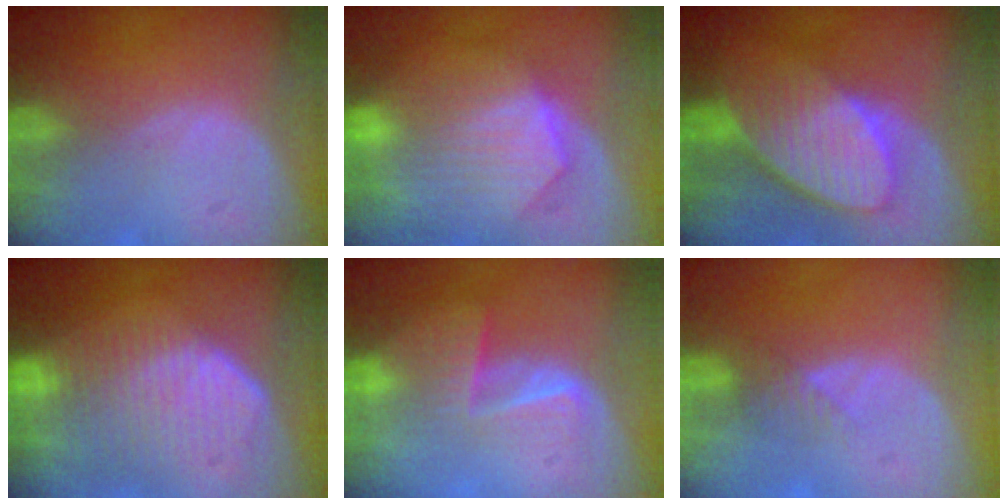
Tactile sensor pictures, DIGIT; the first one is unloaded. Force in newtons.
{"total": 10.2, "press": 9.0, "slide": 4.9}
{"total": 8.9, "press": 8.0, "slide": 3.9}
{"total": 10.7, "press": 9.4, "slide": 5.2}
{"total": 6.9, "press": 5.6, "slide": 4.0}
{"total": 2.3, "press": 2.1, "slide": 1.0}